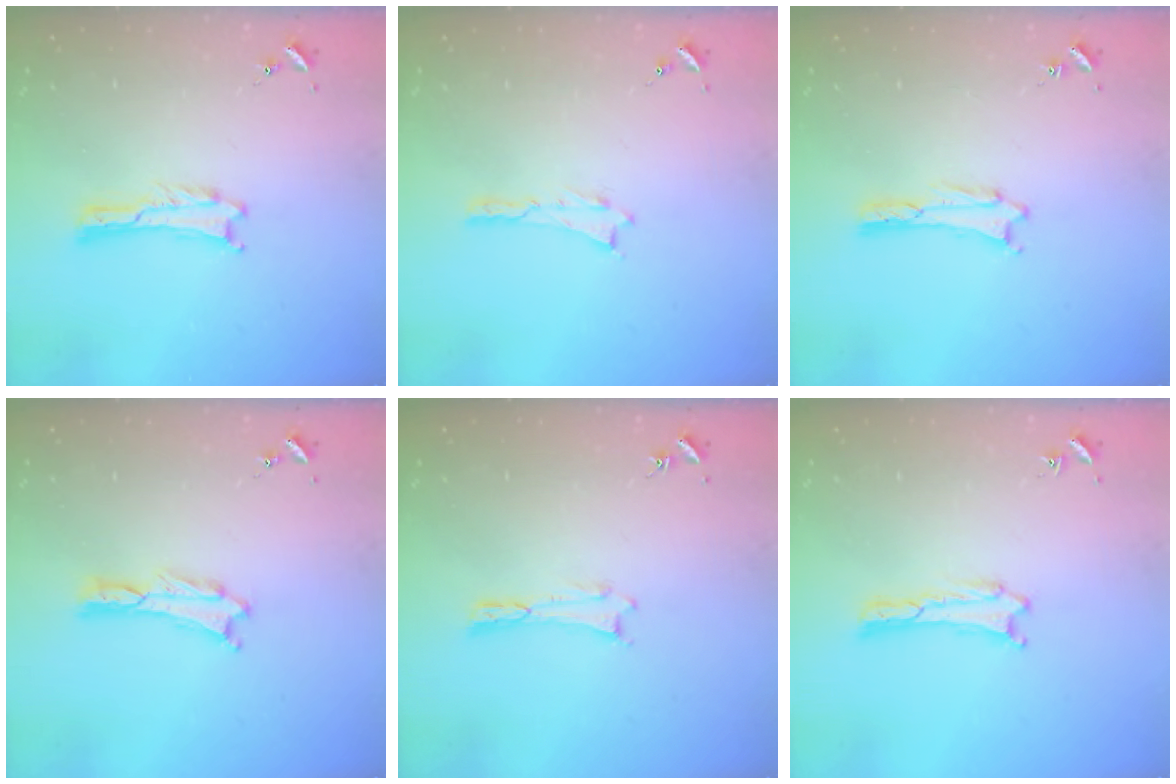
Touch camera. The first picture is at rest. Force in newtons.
{"total": 0.0}
{"total": 1.1, "press": 1.1, "slide": 0.1}
{"total": 0.0}
{"total": 0.0}
{"total": 0.0}